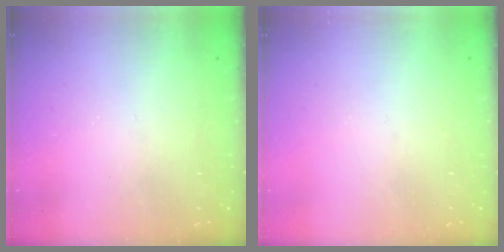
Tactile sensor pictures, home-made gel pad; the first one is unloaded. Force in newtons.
{"total": 0.0}